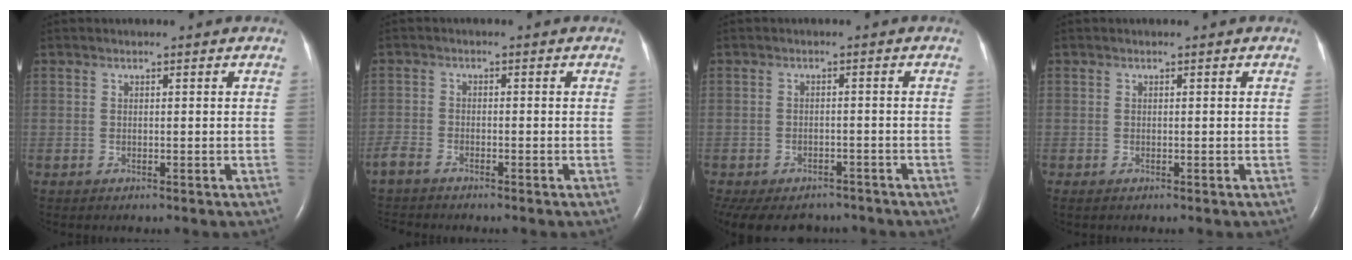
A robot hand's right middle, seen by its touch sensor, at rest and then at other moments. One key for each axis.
{"total": 3.4, "fx": -3.2, "fy": 0.7, "fz": 0.7, "tx": -0.014, "ty": -0.011, "tz": -0.062}
{"total": 14.4, "fx": -11.3, "fy": 7.3, "fz": 5.1, "tx": -0.147, "ty": -0.008, "tz": -0.144}
{"total": 0.0}